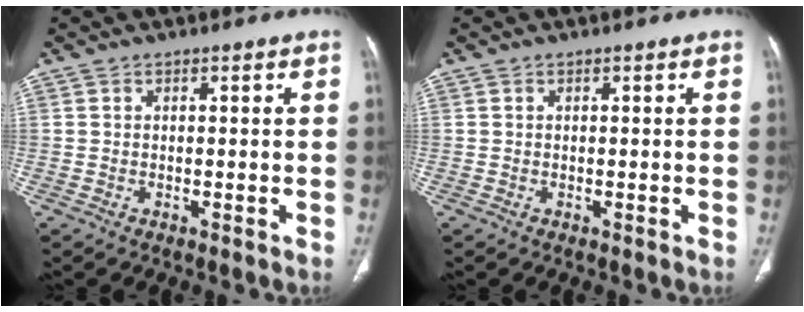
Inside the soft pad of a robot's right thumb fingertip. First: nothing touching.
{"total": 0.0}